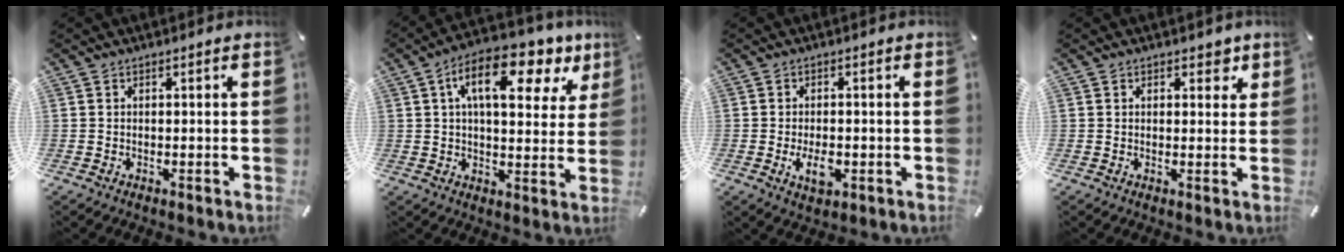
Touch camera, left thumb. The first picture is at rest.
{"total": 15.3, "force": [7.3, 7.2, 11.3], "torque": [-0.176, -0.027, 0.117]}
{"total": 5.1, "force": [-1.3, 2.9, 4.0], "torque": [-0.084, -0.005, -0.028]}
{"total": 2.8, "force": [1.5, 1.8, 1.5], "torque": [-0.001, -0.005, 0.018]}